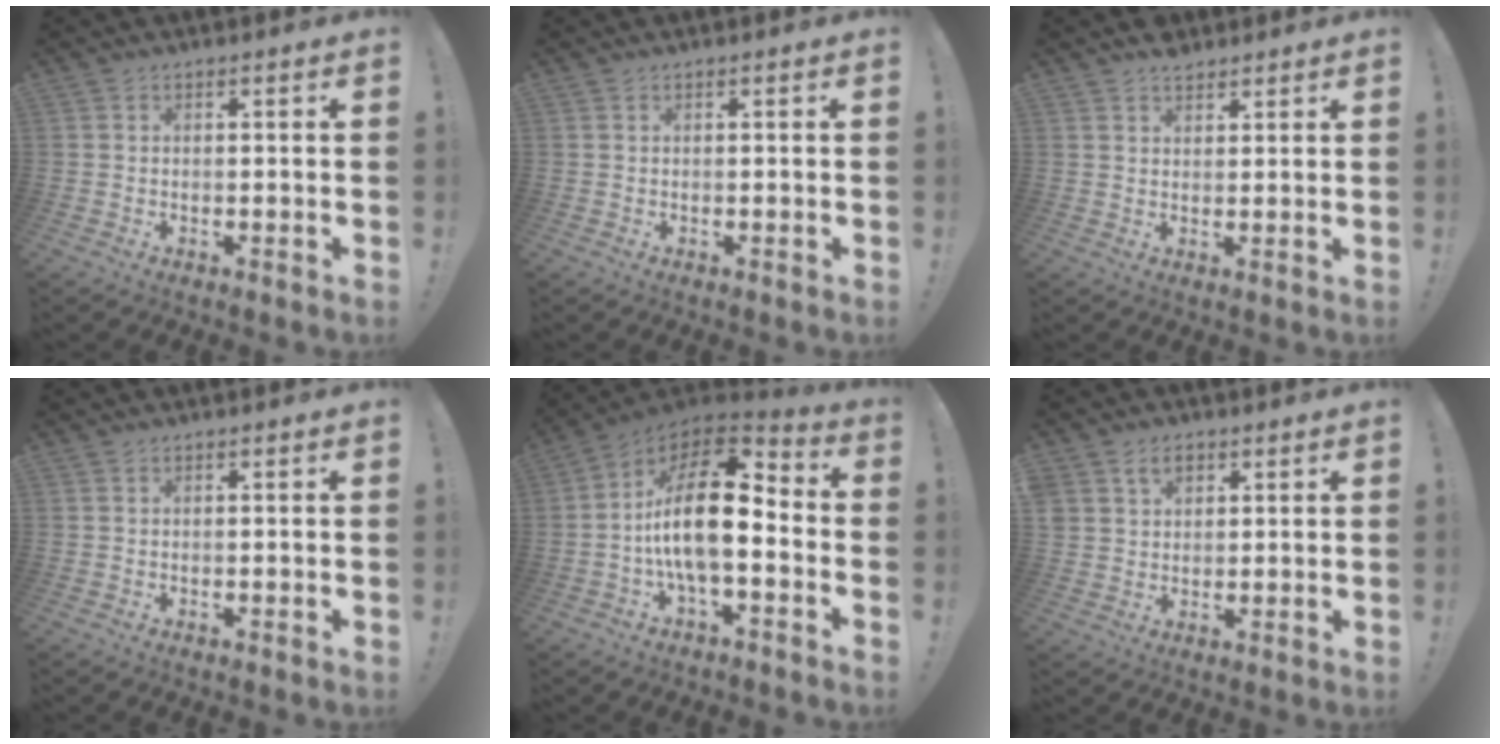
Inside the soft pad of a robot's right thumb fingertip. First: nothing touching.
{"total": 0.0}
{"total": 3.4, "force": [2.8, 1.9, 0.8], "torque": [-0.004, -0.017, 0.049]}
{"total": 0.0}
{"total": 18.5, "force": [-1.6, 7.9, 16.6], "torque": [-0.305, 0.016, -0.025]}
{"total": 4.8, "force": [2.2, 4.1, 1.1], "torque": [-0.015, -0.009, 0.042]}